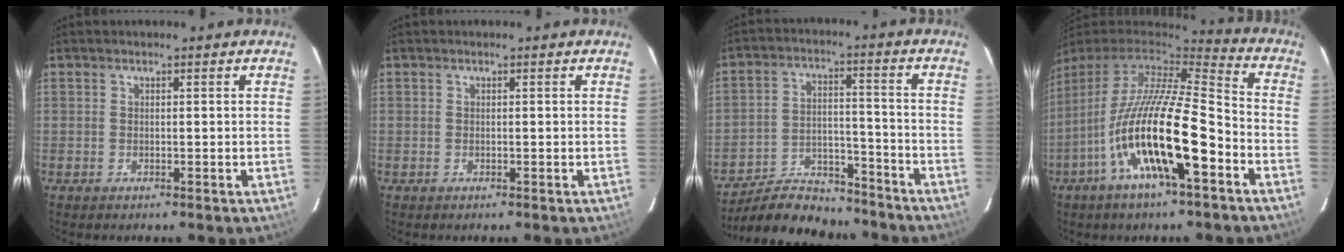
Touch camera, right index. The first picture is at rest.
{"total": 0.0}
{"total": 15.7, "force": [-14.2, 5.1, 4.6], "torque": [-0.106, 0.014, -0.216]}
{"total": 20.3, "force": [-8.4, 4.0, 18.0], "torque": [-0.320, -0.037, -0.156]}